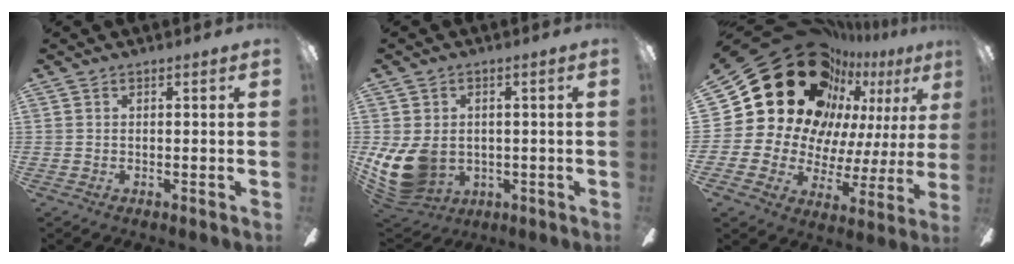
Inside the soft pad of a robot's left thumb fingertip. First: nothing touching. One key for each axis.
{"total": 11.4, "fx": -1.4, "fy": 9.0, "fz": 6.9, "tx": -0.170, "ty": -0.001, "tz": -0.021}
{"total": 29.3, "fx": 17.5, "fy": 18.6, "fz": 14.5, "tx": -0.220, "ty": -0.130, "tz": 0.353}